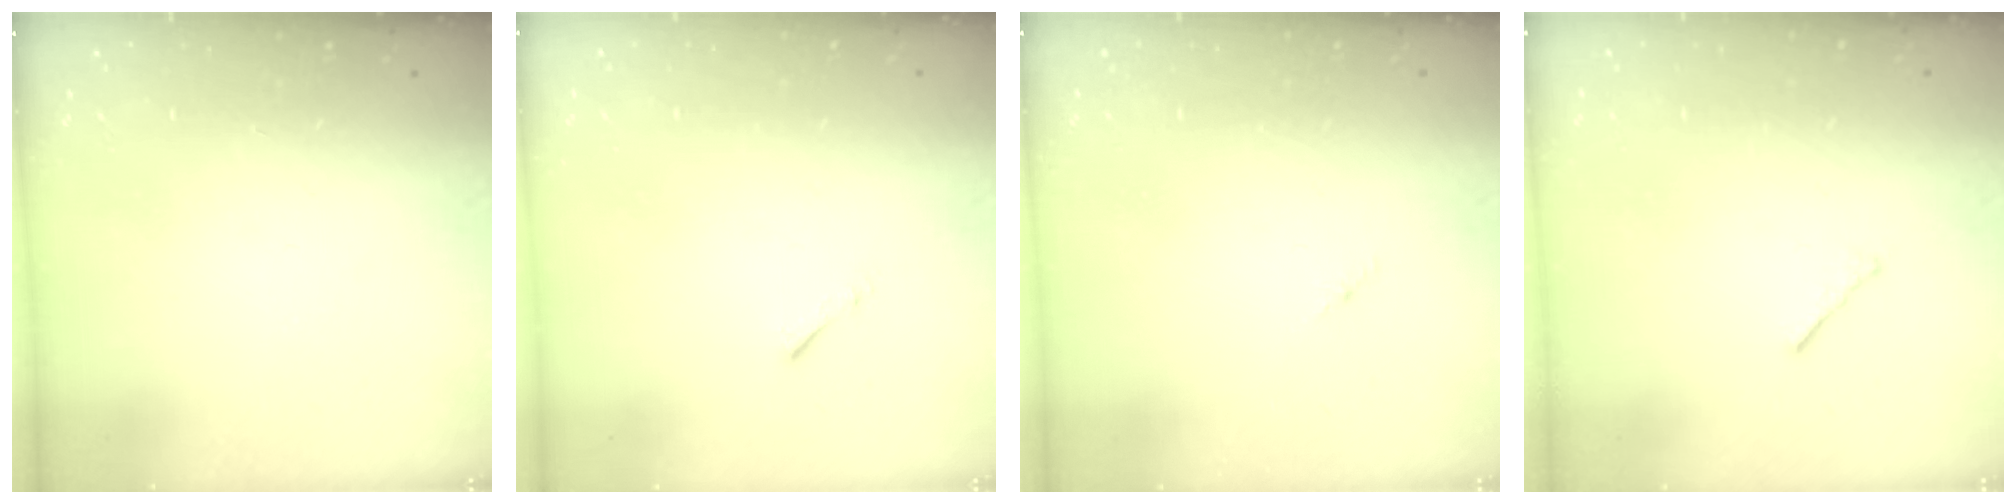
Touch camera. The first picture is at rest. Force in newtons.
{"total": 0.8, "press": 0.7, "slide": 0.3}
{"total": 1.2, "press": 1.1, "slide": 0.6}
{"total": 1.7, "press": 1.6, "slide": 0.5}